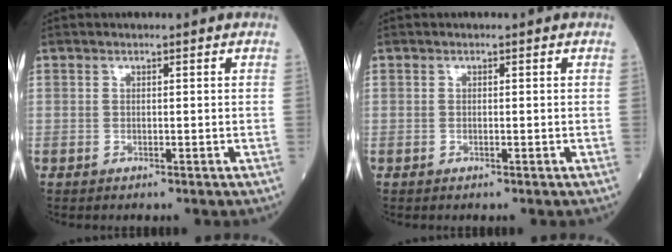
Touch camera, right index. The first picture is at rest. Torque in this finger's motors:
{"motor_torque": [0.00, 0.00, 0.00, 0.00]}